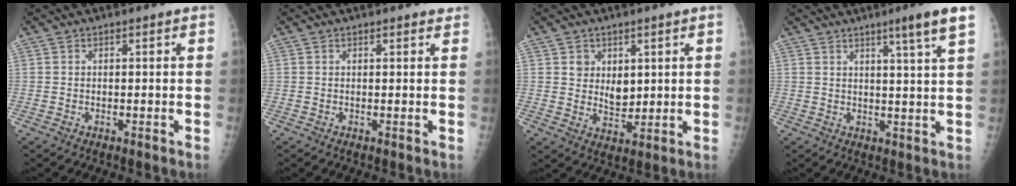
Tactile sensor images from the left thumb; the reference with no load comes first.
{"total": 0.6, "force": [0.6, 0.3, 0.1], "torque": [0.001, -0.003, 0.004]}
{"total": 5.5, "force": [1.6, 4.4, 2.8], "torque": [-0.017, -0.015, 0.034]}
{"total": 6.7, "force": [3.9, -0.9, 5.4], "torque": [-0.078, -0.023, 0.056]}